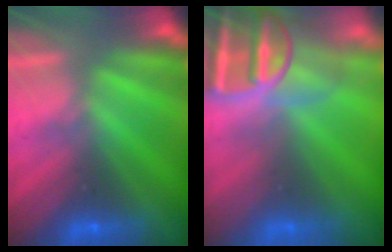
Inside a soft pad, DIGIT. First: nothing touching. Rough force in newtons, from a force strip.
{"total": 9.4}